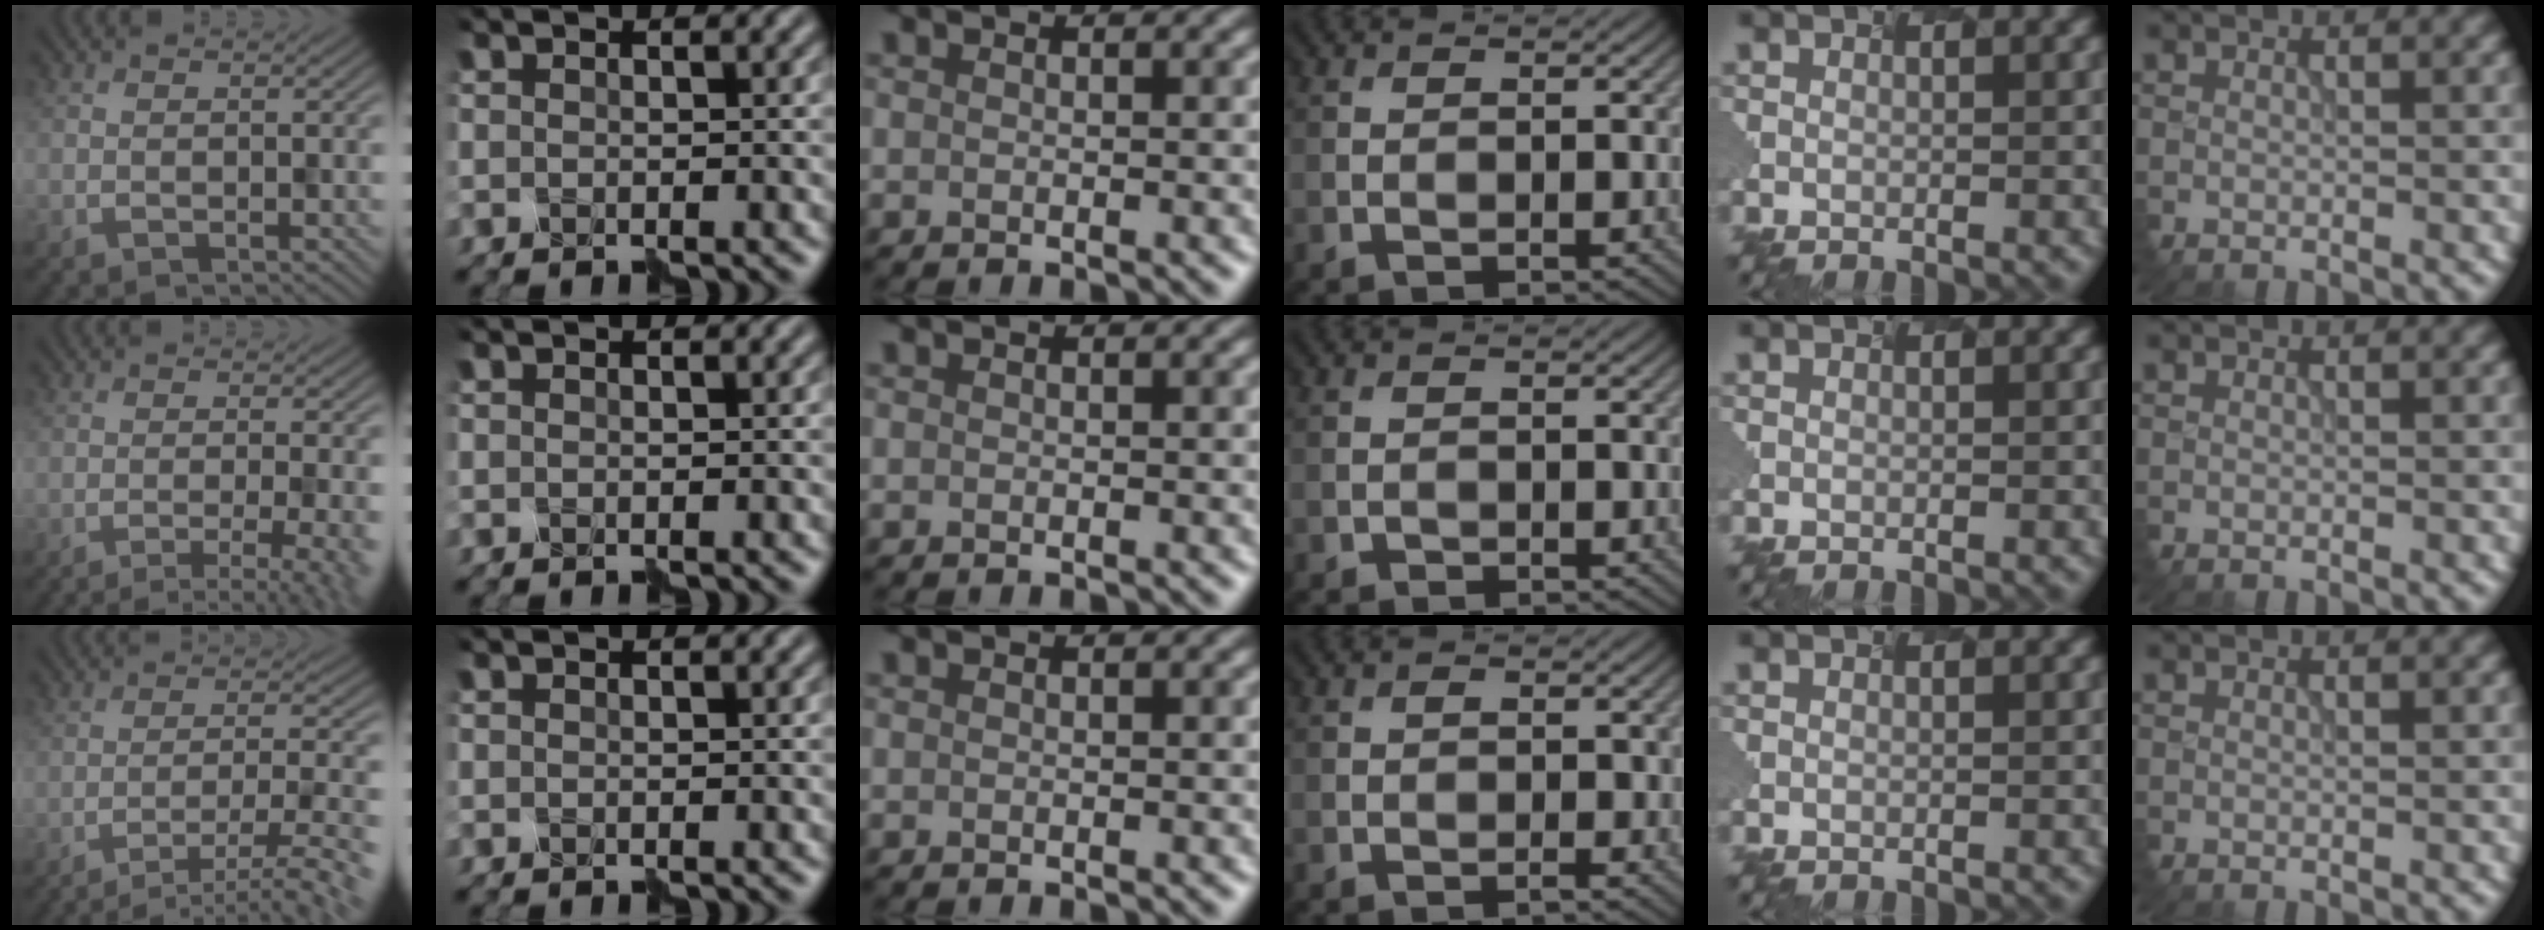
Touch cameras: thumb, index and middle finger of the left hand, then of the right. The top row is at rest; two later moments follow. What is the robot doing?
{"motion": "assemble", "object": "spray bottle"}